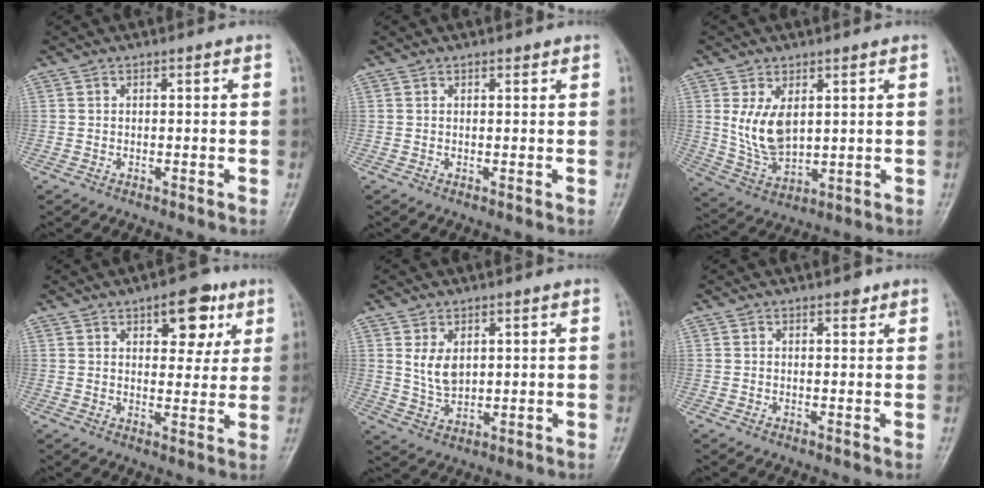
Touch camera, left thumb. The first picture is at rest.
{"total": 1.1, "force": [0.7, 0.6, 0.6], "torque": [-0.004, -0.002, 0.008]}
{"total": 9.0, "force": [2.2, 5.4, 6.8], "torque": [-0.116, -0.020, 0.058]}
{"total": 9.7, "force": [4.8, 5.0, 6.9], "torque": [-0.054, -0.016, 0.061]}
{"total": 5.4, "force": [1.7, 3.5, 3.7], "torque": [-0.052, -0.015, 0.040]}
{"total": 1.6, "force": [1.1, 0.8, 0.9], "torque": [-0.004, -0.003, 0.012]}